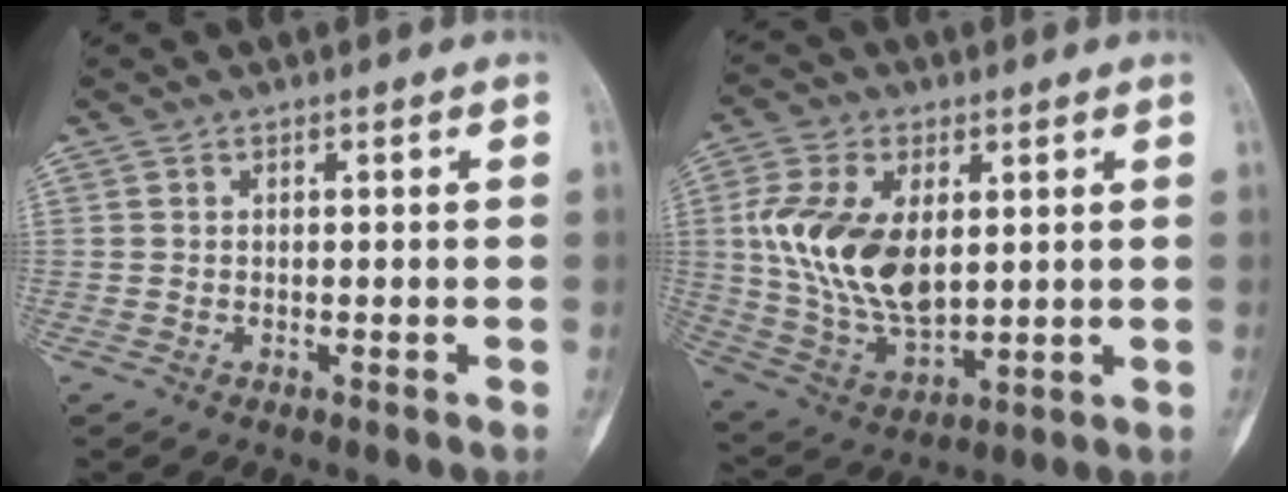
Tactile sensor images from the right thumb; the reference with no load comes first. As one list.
[{"total": 17.3, "force": [3.0, 10.1, 13.7], "torque": [-0.256, -0.012, 0.066]}]